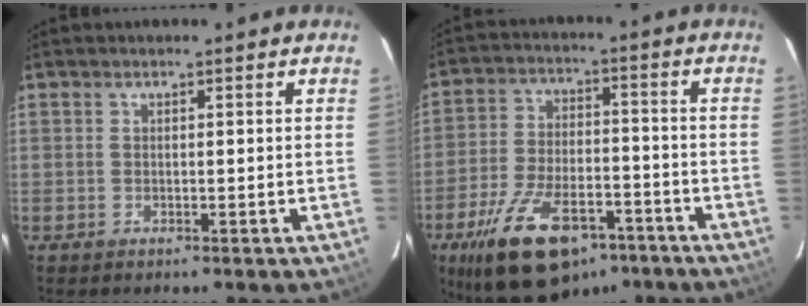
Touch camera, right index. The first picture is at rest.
{"total": 19.9, "force": [-12.6, 9.4, 12.1], "torque": [-0.240, -0.015, -0.201]}